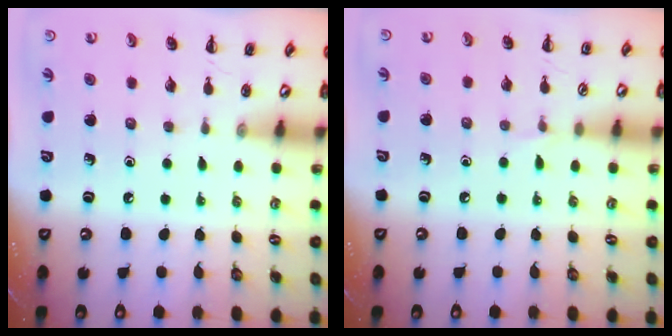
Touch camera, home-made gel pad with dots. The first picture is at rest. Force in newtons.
{"total": 3.1, "press": 3.0, "slide": 1.1}